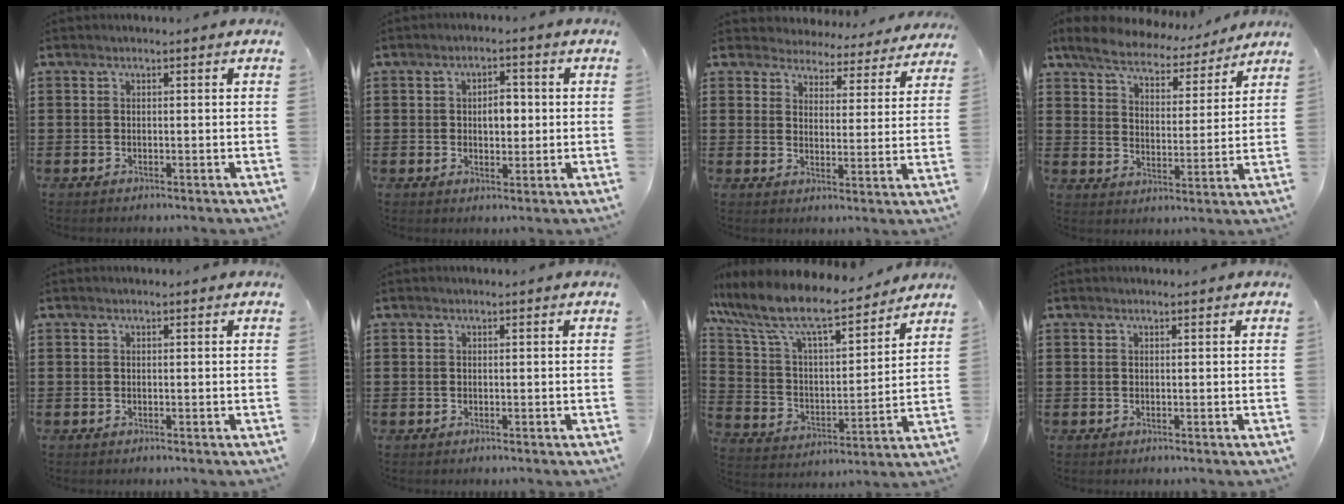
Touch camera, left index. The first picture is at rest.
{"total": 3.9, "force": [0.1, 2.3, 3.1], "torque": [-0.050, 0.002, -0.006]}
{"total": 4.4, "force": [4.3, 0.6, -0.2], "torque": [-0.015, -0.035, 0.072]}
{"total": 6.3, "force": [5.9, 1.7, 1.7], "torque": [-0.065, -0.031, 0.102]}
{"total": 0.0}
{"total": 0.0}
{"total": 10.8, "force": [9.0, 2.4, 5.5], "torque": [-0.145, -0.053, 0.153]}
{"total": 0.0}